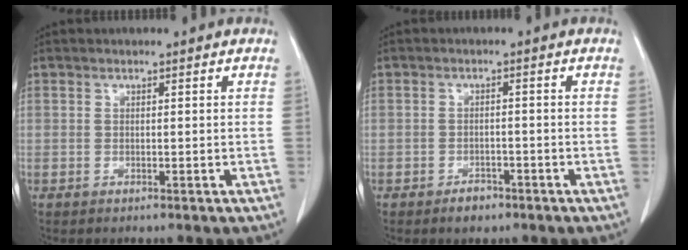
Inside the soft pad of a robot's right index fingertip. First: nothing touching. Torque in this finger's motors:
{"motor_torque": [-0.65, -0.39, -0.25, -0.15]}